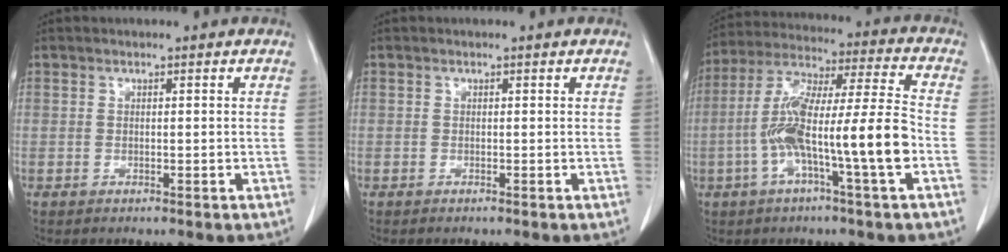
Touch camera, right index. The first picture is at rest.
{"total": 0.0}
{"total": 15.1, "force": [-4.0, 0.4, 14.6], "torque": [-0.278, 0.015, -0.075]}